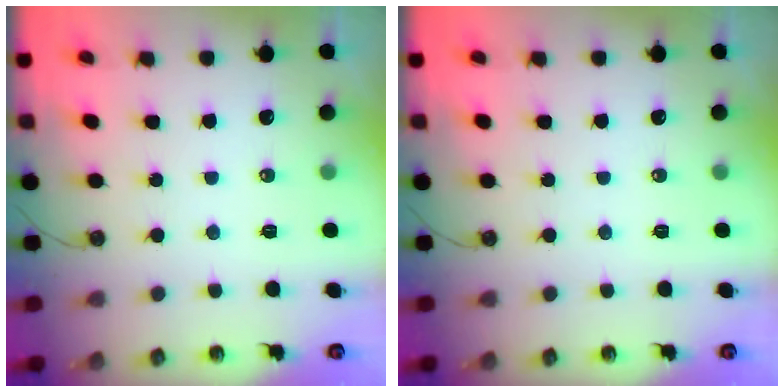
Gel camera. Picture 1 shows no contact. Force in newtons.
{"total": 0.0}